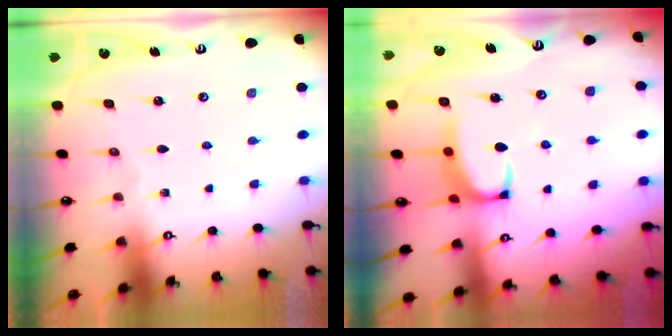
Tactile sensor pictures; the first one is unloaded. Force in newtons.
{"total": 2.5, "press": 2.4, "slide": 0.7}